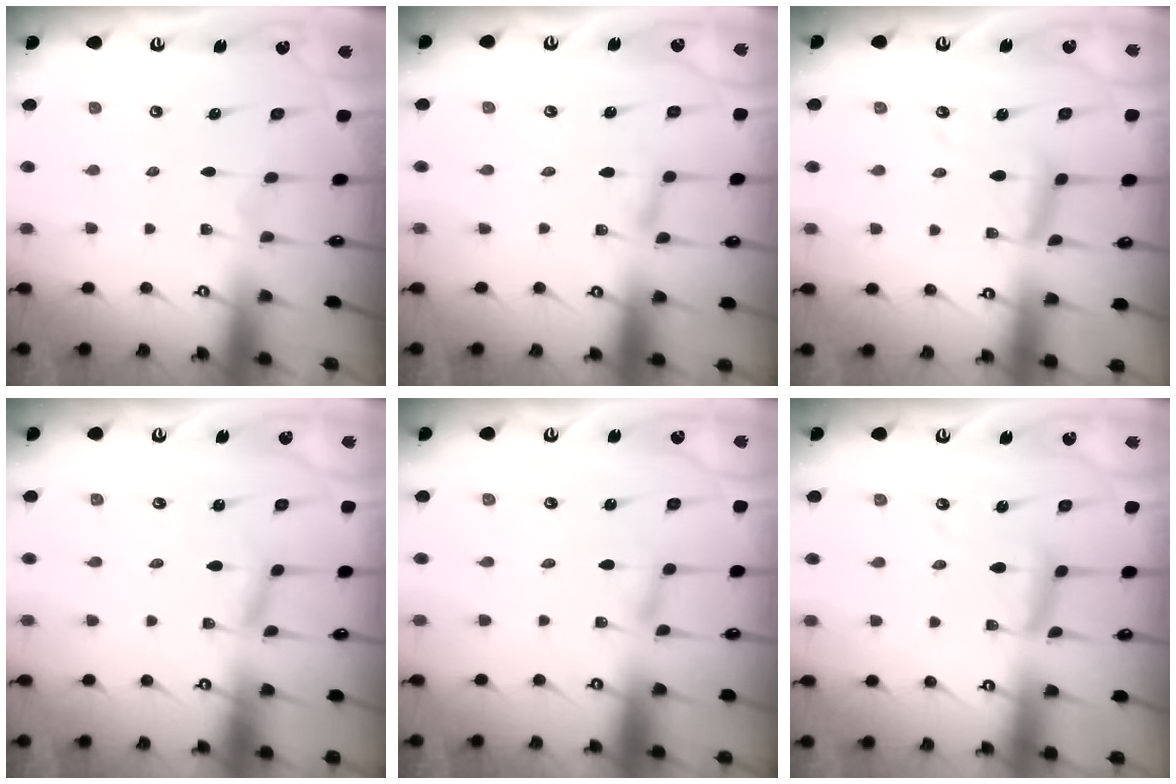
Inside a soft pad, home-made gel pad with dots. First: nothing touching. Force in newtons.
{"total": 2.0, "press": 2.0, "slide": 0.2}
{"total": 11.0, "press": 11.0, "slide": 0.8}
{"total": 2.3, "press": 2.3, "slide": 0.2}
{"total": 2.0, "press": 2.0, "slide": 0.2}
{"total": 11.0, "press": 11.0, "slide": 0.8}